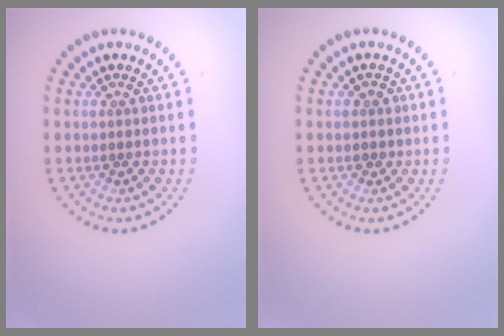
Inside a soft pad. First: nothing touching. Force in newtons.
{"total": 1.1, "press": 1.0, "slide": 0.5}